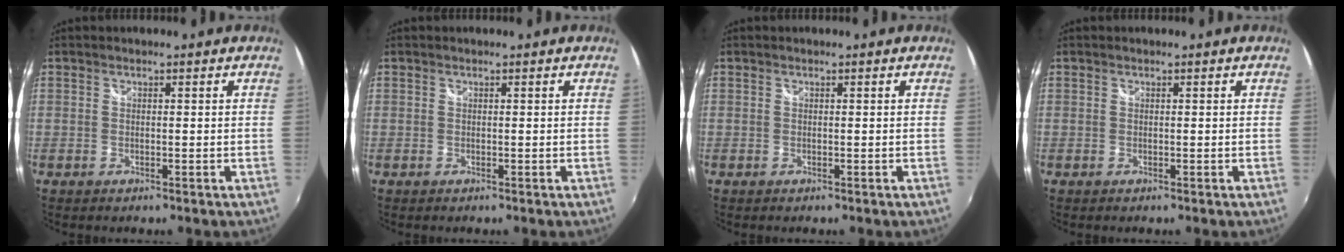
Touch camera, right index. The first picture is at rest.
{"total": 0.0}
{"total": 0.0}
{"total": 0.0}